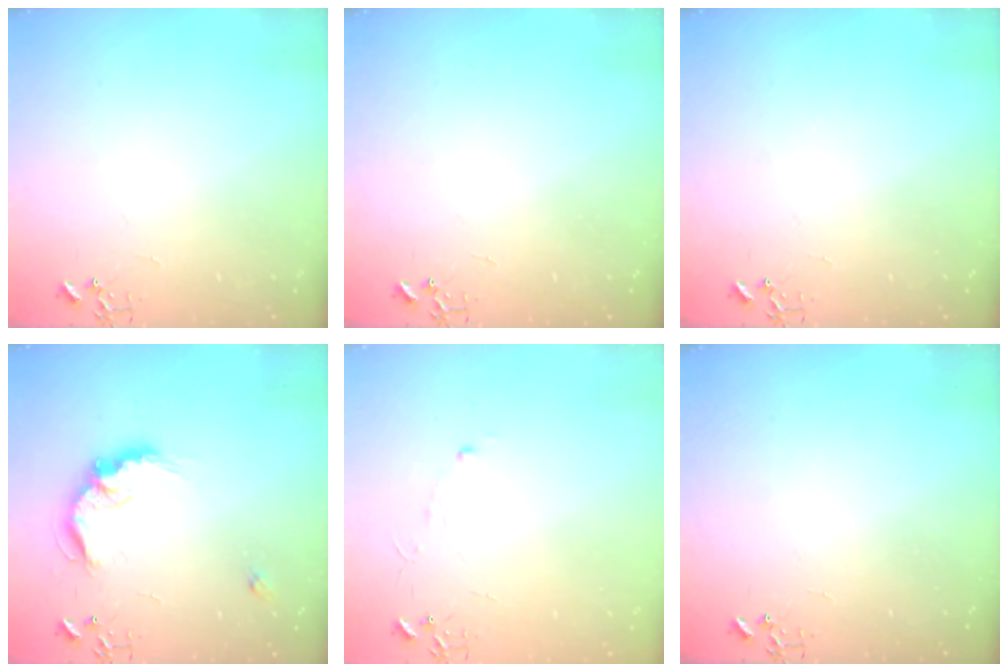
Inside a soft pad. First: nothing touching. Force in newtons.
{"total": 0.0}
{"total": 0.0}
{"total": 12.6, "press": 12.6, "slide": 0.4}
{"total": 3.9, "press": 3.8, "slide": 0.4}
{"total": 0.0}